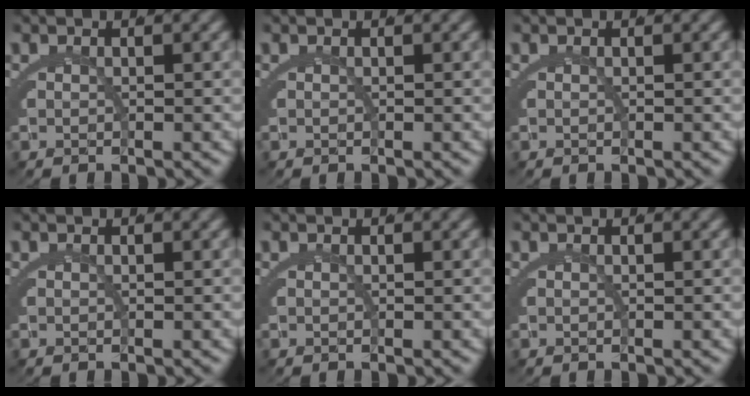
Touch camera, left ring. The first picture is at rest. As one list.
[{"total": 0.0}, {"total": 0.0}, {"total": 0.0}, {"total": 0.0}, {"total": 0.0}]